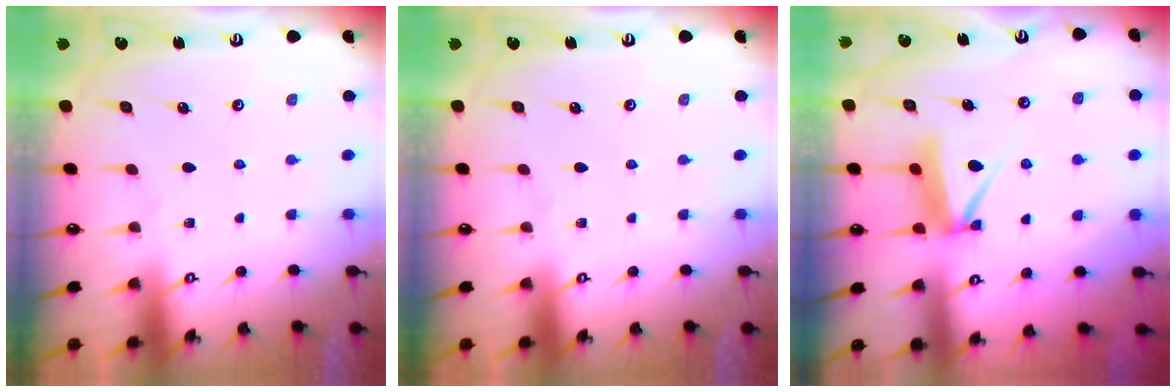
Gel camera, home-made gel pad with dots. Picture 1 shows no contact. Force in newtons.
{"total": 0.0}
{"total": 8.0, "press": 8.0, "slide": 0.7}